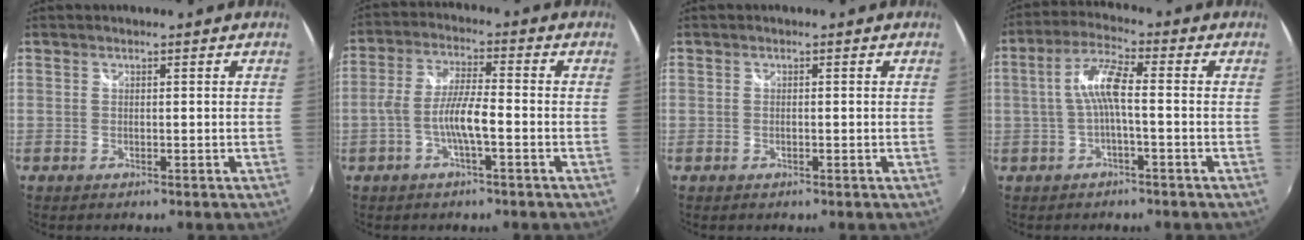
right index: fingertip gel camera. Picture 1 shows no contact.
{"total": 7.1, "force": [-2.4, 1.1, 6.6], "torque": [-0.138, 0.006, -0.045]}
{"total": 0.0}
{"total": 6.3, "force": [-0.9, 0.9, 6.2], "torque": [-0.133, 0.013, -0.017]}